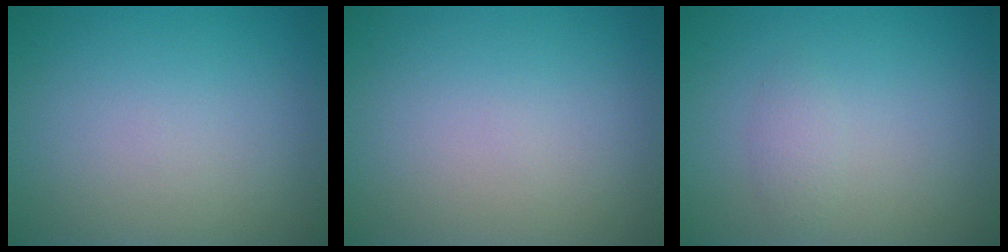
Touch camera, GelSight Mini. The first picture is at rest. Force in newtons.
{"total": 0.0}
{"total": 1.1, "press": 1.1, "slide": 0.1}